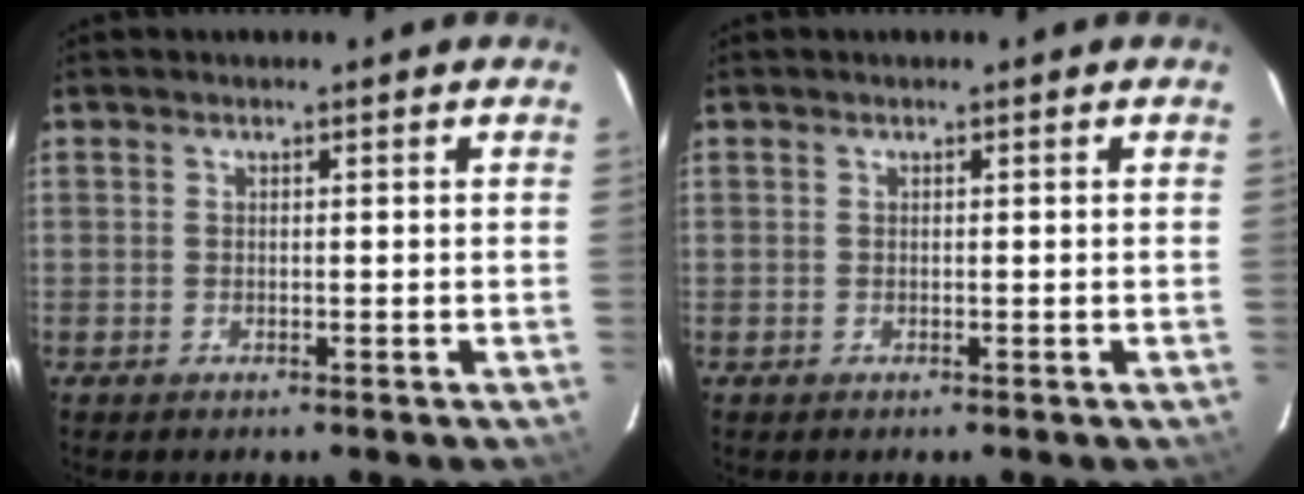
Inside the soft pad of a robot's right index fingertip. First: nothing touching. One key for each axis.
{"total": 0.0}